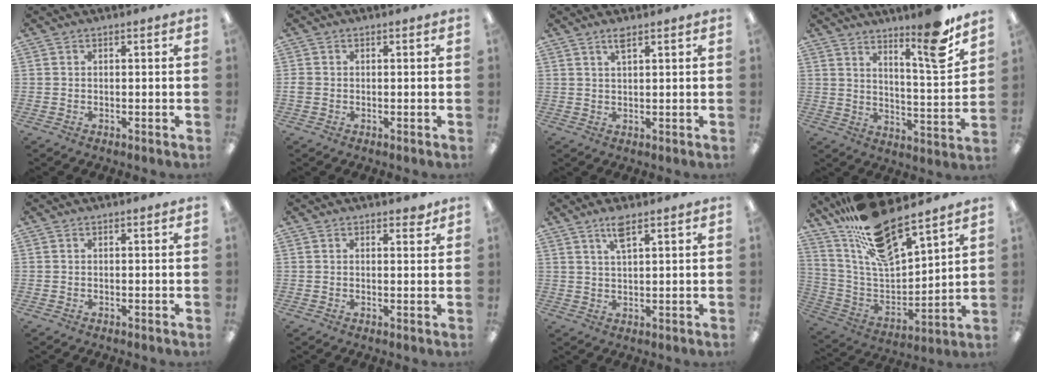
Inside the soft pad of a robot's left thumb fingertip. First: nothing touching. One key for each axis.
{"total": 1.3, "fx": -0.2, "fy": 1.1, "fz": 0.6, "tx": -0.010, "ty": 0.003, "tz": -0.004}
{"total": 2.8, "fx": 2.1, "fy": 0.5, "fz": 1.8, "tx": -0.041, "ty": 0.003, "tz": 0.036}
{"total": 13.5, "fx": 10.6, "fy": 1.3, "fz": 8.3, "tx": -0.120, "ty": -0.078, "tz": 0.167}
{"total": 0.0}
{"total": 2.0, "fx": 1.6, "fy": 0.9, "fz": 0.9, "tx": -0.003, "ty": -0.006, "tz": 0.025}
{"total": 4.7, "fx": 3.2, "fy": 1.0, "fz": 3.2, "tx": -0.064, "ty": -0.001, "tz": 0.054}
{"total": 18.9, "fx": 15.3, "fy": 4.8, "fz": 10.1, "tx": -0.203, "ty": -0.105, "tz": 0.269}